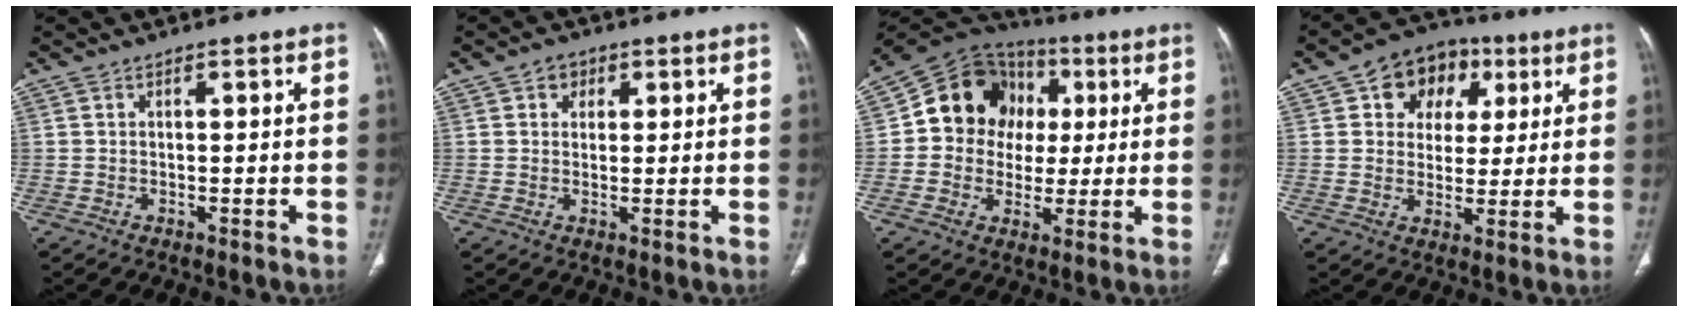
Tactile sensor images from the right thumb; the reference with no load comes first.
{"total": 3.1, "force": [1.3, 2.6, 1.1], "torque": [0.004, -0.003, 0.016]}
{"total": 16.3, "force": [2.3, 14.2, 7.7], "torque": [-0.084, 0.027, 0.034]}
{"total": 11.7, "force": [4.6, 9.3, 5.4], "torque": [-0.034, -0.001, 0.068]}